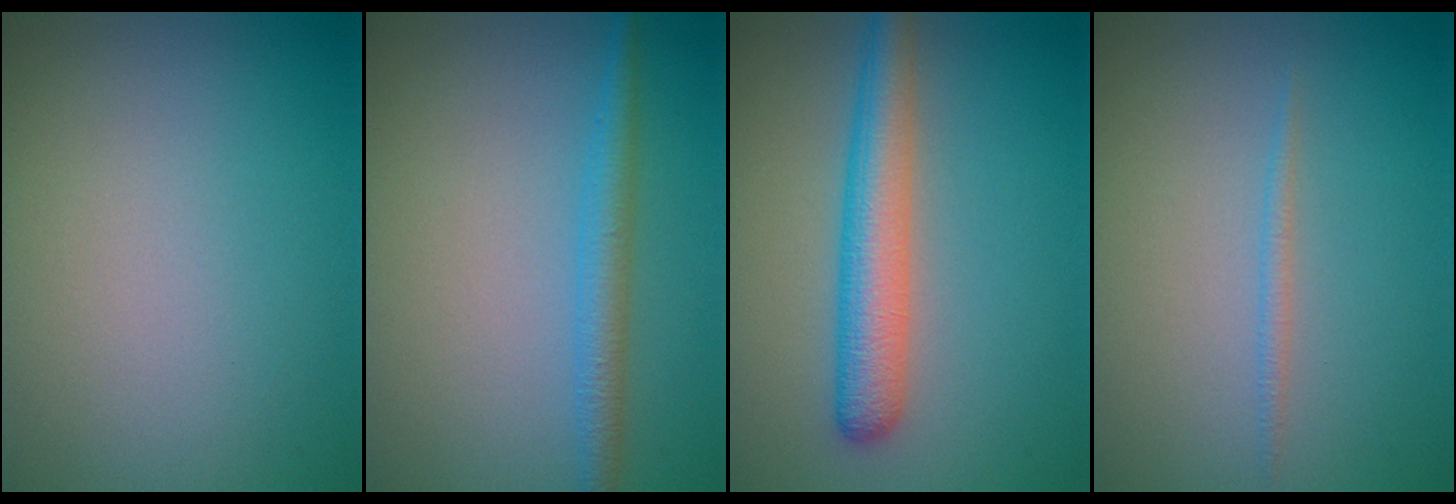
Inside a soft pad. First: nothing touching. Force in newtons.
{"total": 2.4, "press": 2.4, "slide": 0.1}
{"total": 4.7, "press": 4.7, "slide": 0.1}
{"total": 0.8, "press": 0.8, "slide": 0.0}